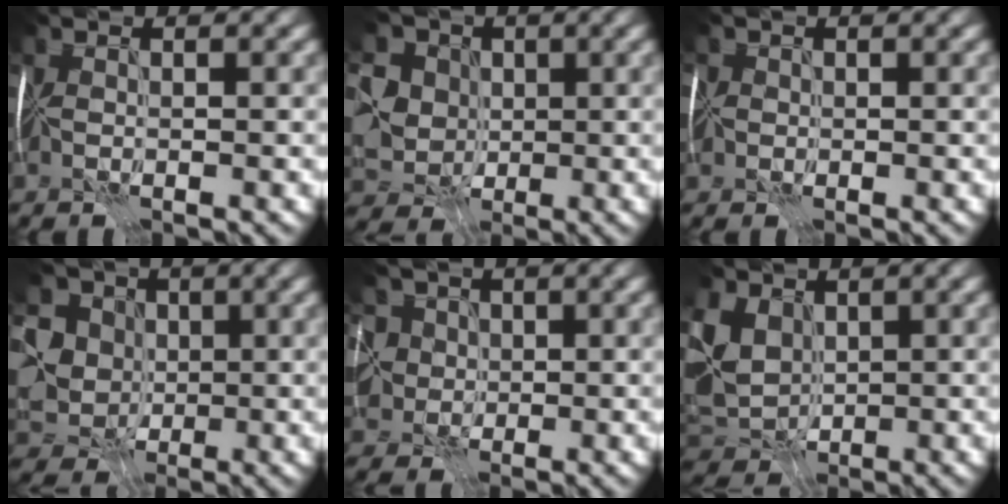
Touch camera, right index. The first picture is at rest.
{"total": 6.5, "force": [0.8, 5.5, 3.3], "torque": [-0.067, 0.015, -0.005]}
{"total": 1.9, "force": [-0.3, 1.8, 0.4], "torque": [-0.011, 0.009, -0.009]}
{"total": 8.8, "force": [1.1, 7.4, 4.6], "torque": [-0.088, 0.011, -0.002]}
{"total": 7.0, "force": [1.9, 5.9, 3.4], "torque": [-0.059, 0.016, 0.008]}
{"total": 5.9, "force": [0.7, 4.7, 3.5], "torque": [-0.094, 0.001, 0.010]}